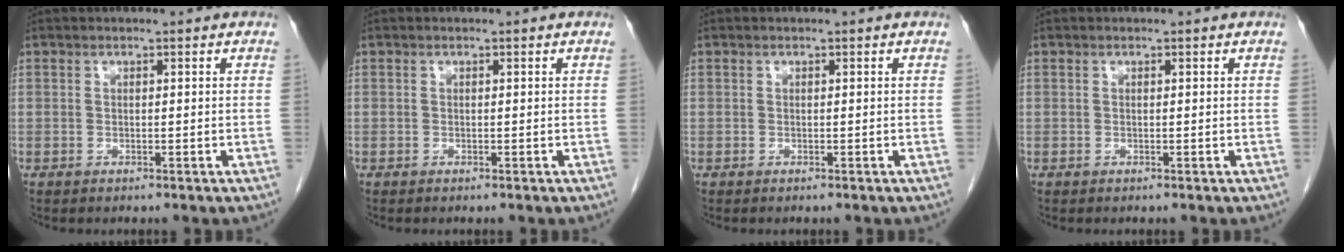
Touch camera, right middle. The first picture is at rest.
{"total": 0.0}
{"total": 0.0}
{"total": 0.0}